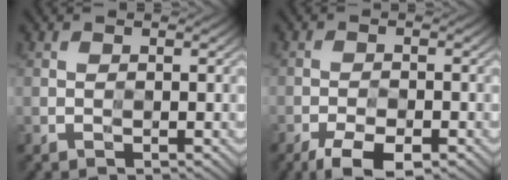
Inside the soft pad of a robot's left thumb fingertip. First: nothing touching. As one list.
[{"total": 5.8, "force": [-4.1, 2.1, 3.6], "torque": [-0.062, -0.010, -0.068]}]